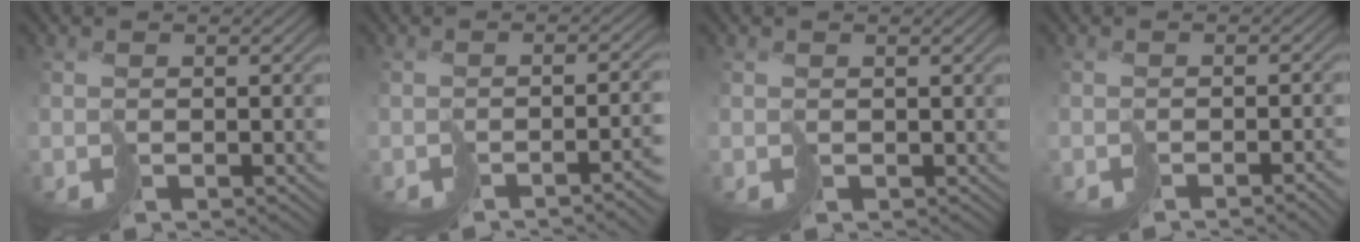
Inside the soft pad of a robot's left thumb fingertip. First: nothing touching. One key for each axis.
{"total": 4.4, "fx": -3.2, "fy": 0.2, "fz": 3.0, "tx": -0.030, "ty": -0.006, "tz": -0.046}
{"total": 1.2, "fx": 0.3, "fy": 1.1, "fz": 0.3, "tx": -0.015, "ty": -0.005, "tz": 0.006}
{"total": 2.8, "fx": -2.5, "fy": 0.4, "fz": 1.1, "tx": -0.006, "ty": 0.001, "tz": -0.041}